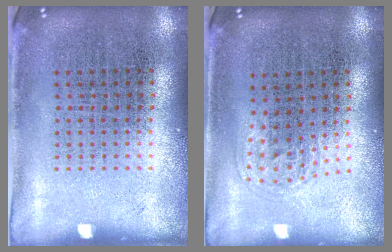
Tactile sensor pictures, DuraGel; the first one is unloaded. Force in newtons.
{"total": 1.0, "press": 0.6, "slide": 0.8}